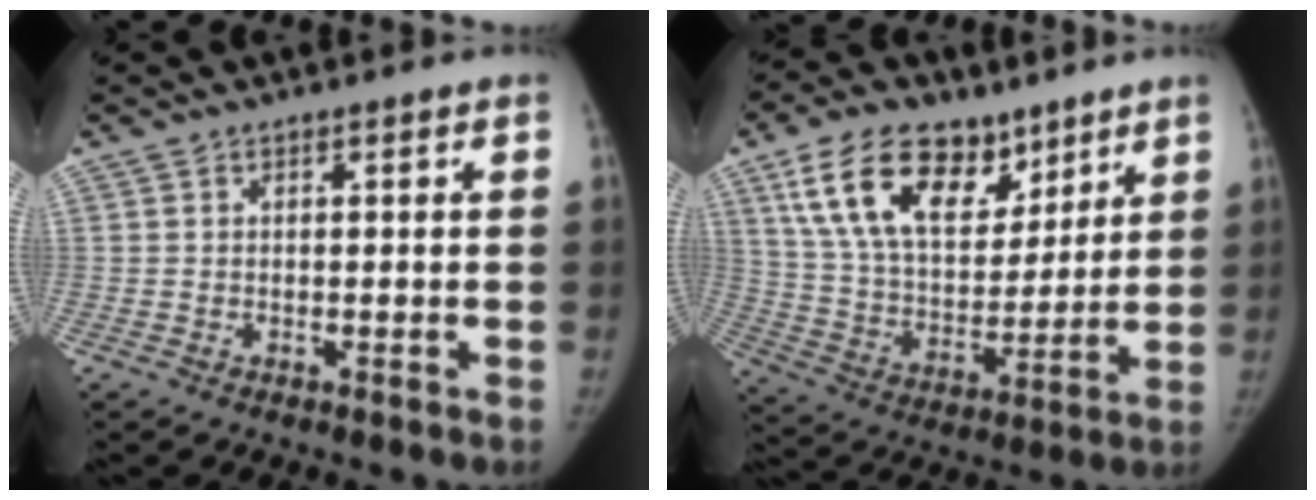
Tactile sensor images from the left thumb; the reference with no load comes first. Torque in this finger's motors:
{"motor_torque": [1.89, 1.35, 1.45, -1.33, 0.53]}